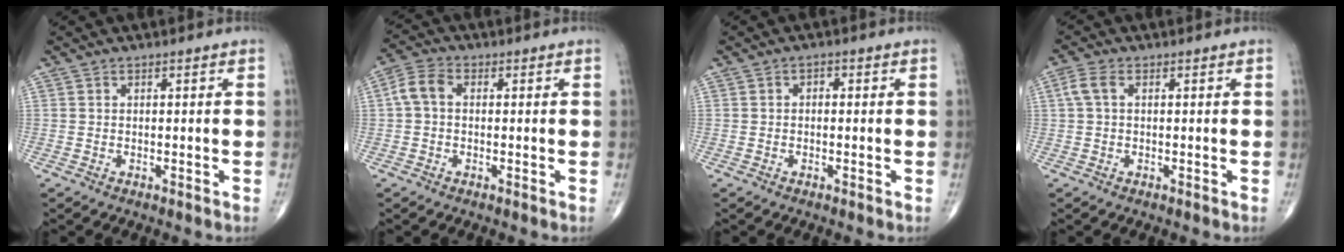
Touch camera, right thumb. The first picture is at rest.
{"total": 4.7, "force": [0.3, 3.2, 3.4], "torque": [-0.066, 0.016, -0.002]}
{"total": 1.4, "force": [0.1, 0.9, 1.0], "torque": [-0.007, 0.005, -0.005]}
{"total": 3.1, "force": [0.7, 1.7, 2.4], "torque": [-0.065, 0.016, 0.014]}